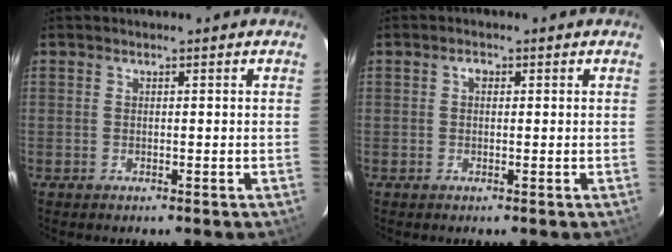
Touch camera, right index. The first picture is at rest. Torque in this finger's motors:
{"motor_torque": [0.16, -0.03, 0.03, 0.02]}